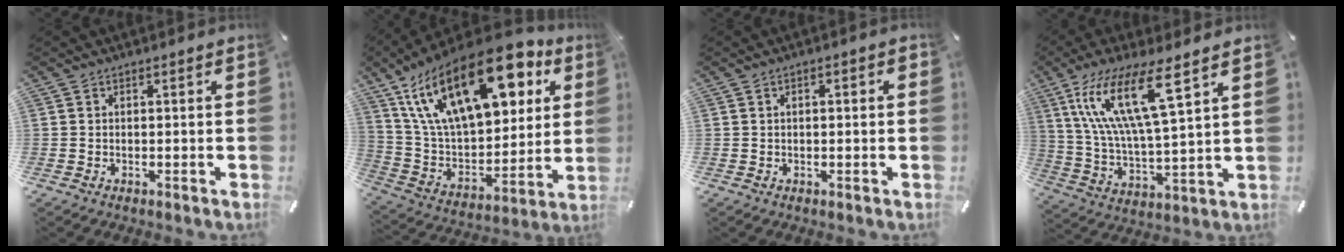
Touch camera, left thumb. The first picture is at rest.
{"total": 29.0, "force": [14.0, 14.8, 20.6], "torque": [-0.402, -0.079, 0.239]}
{"total": 1.5, "force": [-0.1, 0.7, 1.3], "torque": [-0.023, 0.005, -0.003]}
{"total": 17.2, "force": [9.4, 3.4, 14.0], "torque": [-0.310, -0.026, 0.150]}